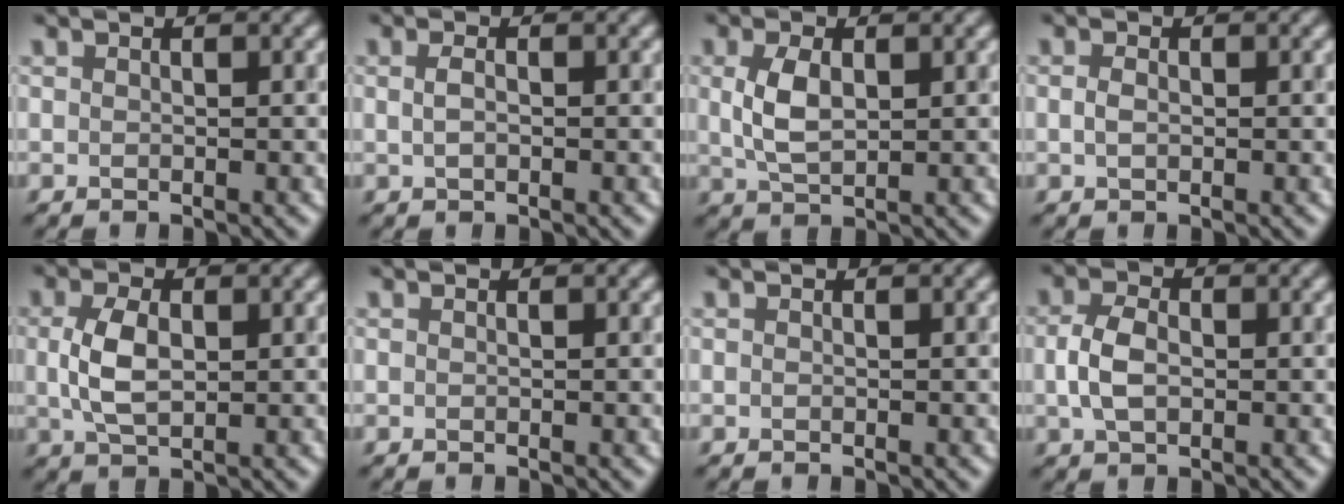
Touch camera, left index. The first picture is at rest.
{"total": 1.1, "force": [0.1, 0.5, 0.9], "torque": [-0.023, 0.000, 0.001]}
{"total": 3.5, "force": [0.6, 1.9, 2.9], "torque": [-0.066, 0.002, 0.015]}
{"total": 1.0, "force": [0.0, 0.6, 0.8], "torque": [-0.018, 0.000, -0.002]}
{"total": 3.9, "force": [0.3, 2.2, 3.2], "torque": [-0.077, 0.003, 0.007]}
{"total": 0.0}
{"total": 0.0}
{"total": 3.2, "force": [-0.1, 2.1, 2.4], "torque": [-0.056, 0.001, -0.005]}